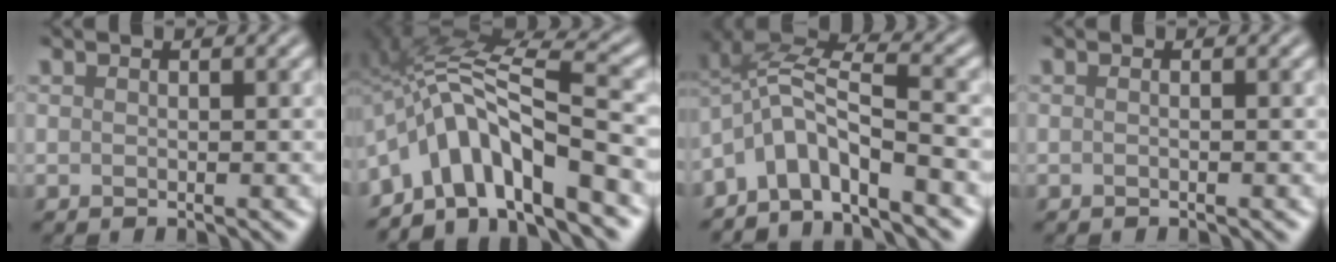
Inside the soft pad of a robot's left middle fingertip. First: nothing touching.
{"total": 9.8, "force": [-5.0, 2.6, 8.0], "torque": [-0.132, 0.029, -0.084]}
{"total": 6.6, "force": [-3.6, 1.8, 5.3], "torque": [-0.102, 0.016, -0.068]}
{"total": 0.7, "force": [0.0, 0.4, 0.5], "torque": [0.003, -0.004, -0.012]}